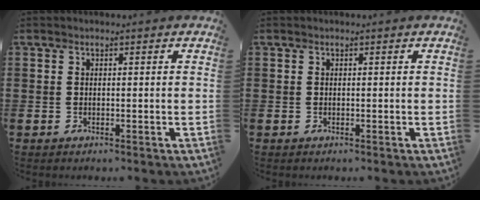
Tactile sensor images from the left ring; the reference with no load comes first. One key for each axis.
{"total": 0.0}